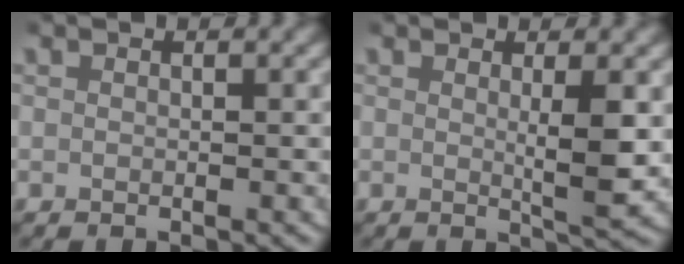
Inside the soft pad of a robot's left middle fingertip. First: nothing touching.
{"total": 3.0, "force": [0.6, 0.2, 2.9], "torque": [-0.043, -0.011, 0.012]}